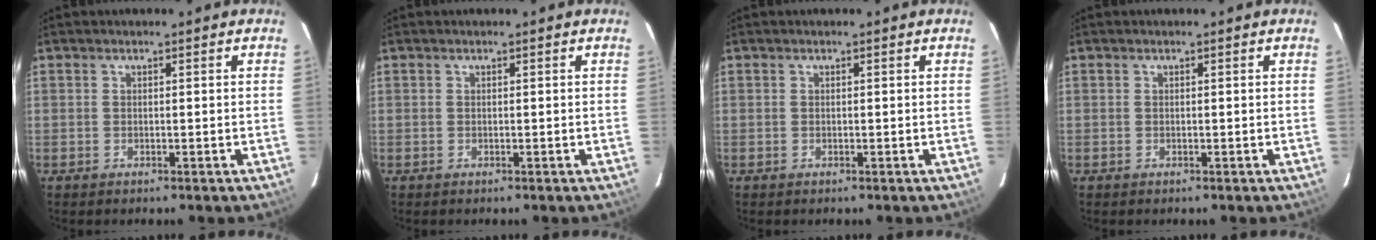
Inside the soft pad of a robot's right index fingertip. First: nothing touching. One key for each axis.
{"total": 0.0}
{"total": 0.0}
{"total": 0.0}